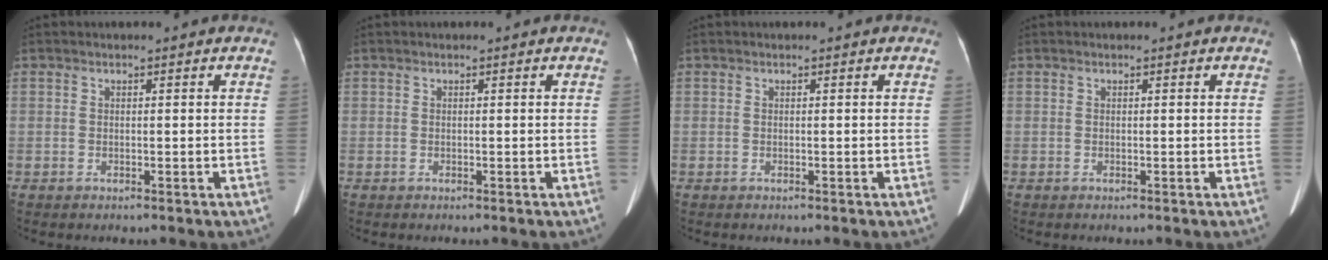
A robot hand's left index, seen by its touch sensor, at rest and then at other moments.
{"total": 0.0}
{"total": 0.0}
{"total": 0.0}